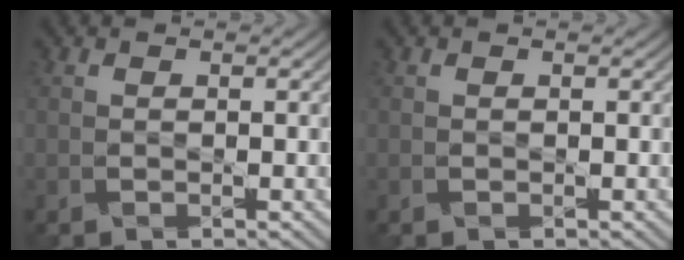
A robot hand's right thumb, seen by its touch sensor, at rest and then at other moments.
{"total": 0.0}